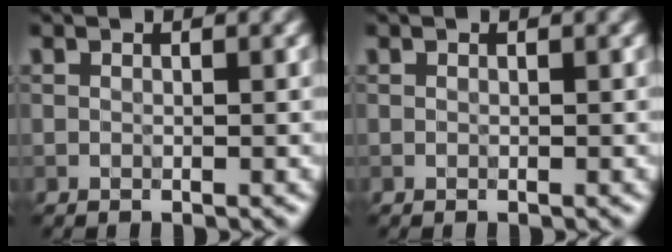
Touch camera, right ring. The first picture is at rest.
{"total": 0.0}